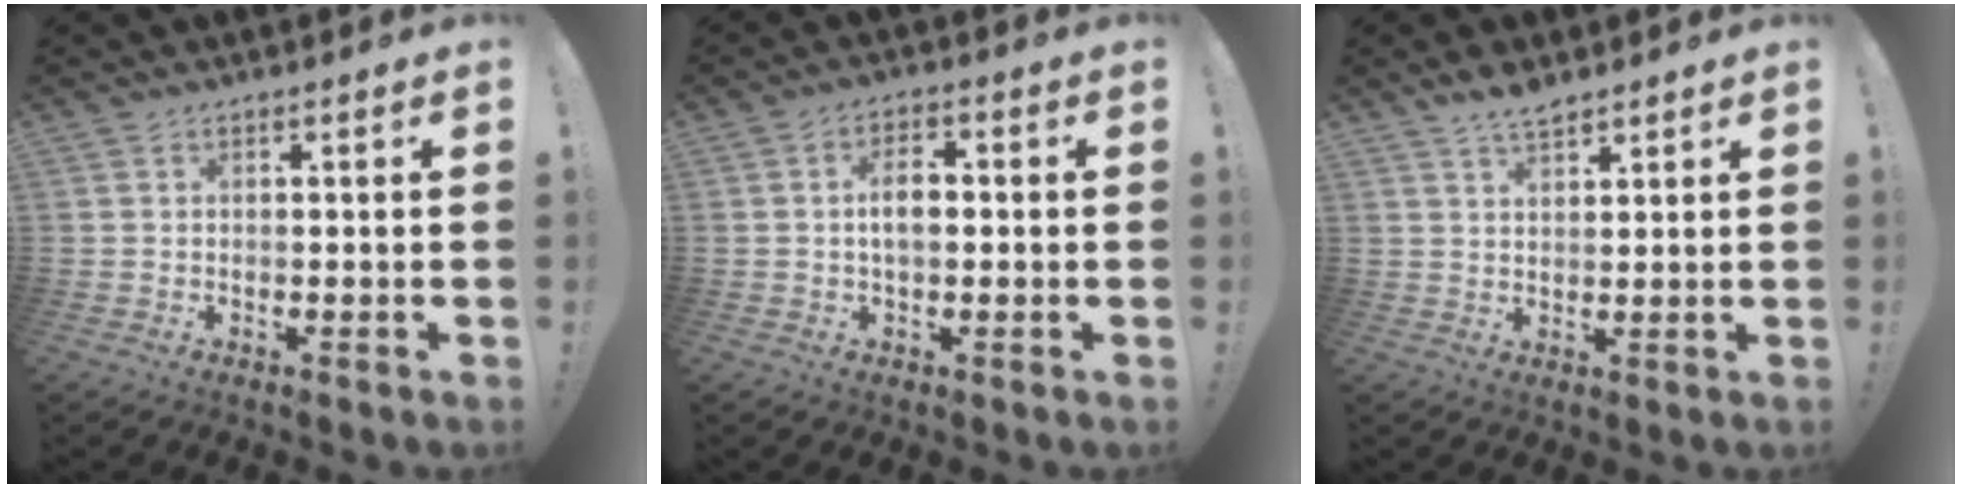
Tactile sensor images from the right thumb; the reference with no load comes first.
{"total": 6.3, "force": [0.0, 3.5, 5.2], "torque": [-0.083, 0.007, -0.006]}
{"total": 4.8, "force": [4.0, 1.5, 2.2], "torque": [-0.029, -0.027, 0.071]}